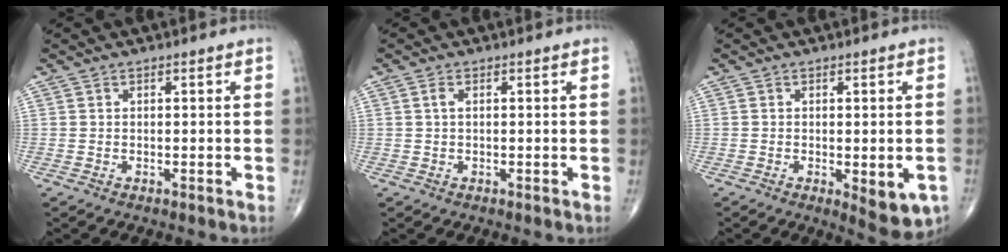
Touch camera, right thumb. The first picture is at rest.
{"total": 1.2, "force": [0.3, 0.6, 1.0], "torque": [-0.025, 0.007, 0.006]}
{"total": 7.0, "force": [-2.1, 2.6, 6.1], "torque": [-0.064, -0.007, -0.019]}